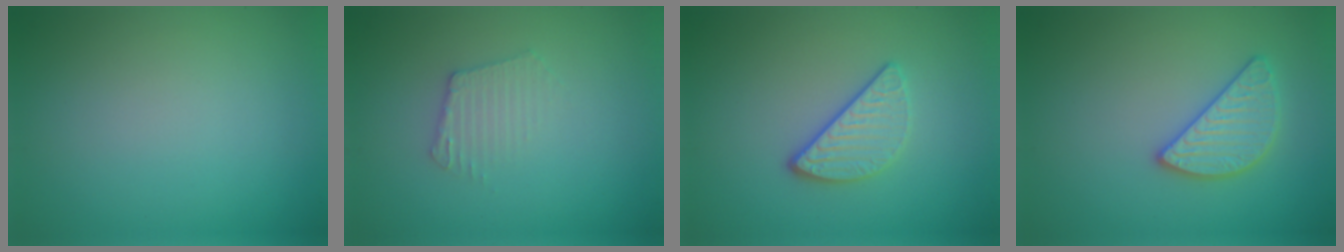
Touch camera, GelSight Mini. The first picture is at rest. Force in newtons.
{"total": 2.1, "press": 2.0, "slide": 0.4}
{"total": 3.1, "press": 2.5, "slide": 1.8}
{"total": 2.7, "press": 2.7, "slide": 0.1}